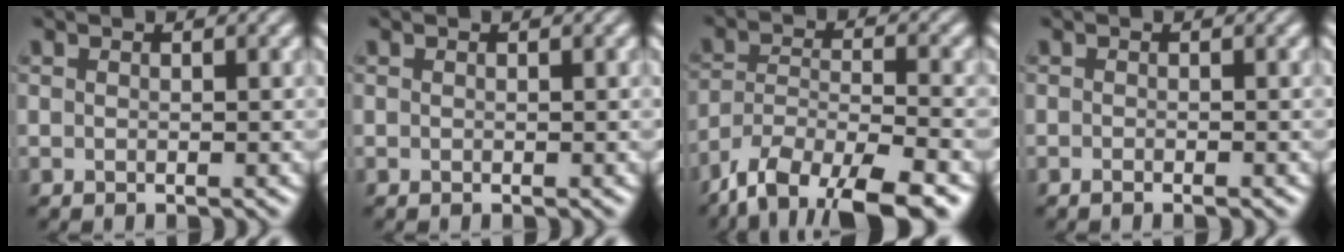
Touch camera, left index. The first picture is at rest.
{"total": 0.0}
{"total": 10.4, "force": [-7.7, 3.6, 5.9], "torque": [-0.097, -0.019, -0.132]}
{"total": 0.8, "force": [-0.5, 0.2, 0.6], "torque": [-0.007, -0.003, -0.009]}